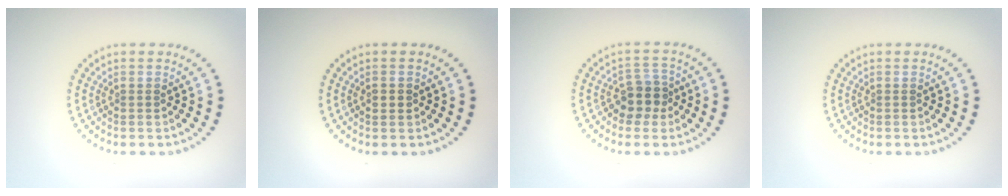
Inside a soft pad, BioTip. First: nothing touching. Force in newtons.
{"total": 1.2, "press": 1.2, "slide": 0.1}
{"total": 2.6, "press": 2.3, "slide": 1.2}
{"total": 0.0}